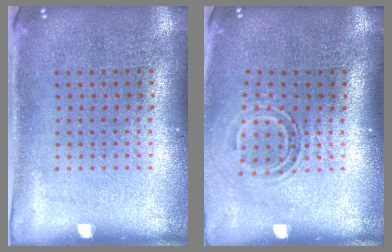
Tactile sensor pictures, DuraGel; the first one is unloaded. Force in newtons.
{"total": 1.6, "press": 1.0, "slide": 1.2}